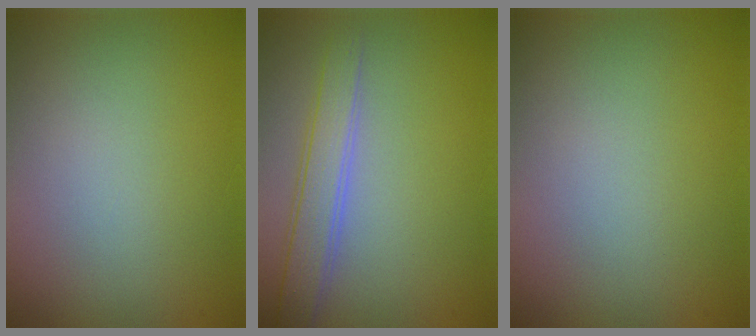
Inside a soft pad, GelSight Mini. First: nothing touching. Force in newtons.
{"total": 2.9, "press": 2.9, "slide": 0.2}
{"total": 0.0}